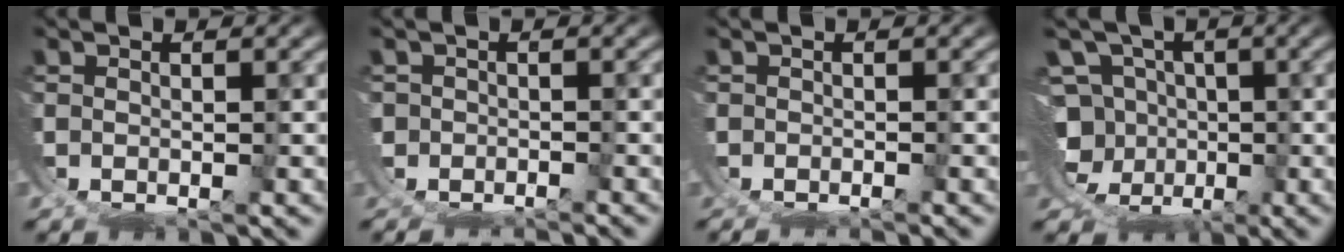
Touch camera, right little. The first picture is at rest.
{"total": 1.6, "force": [-1.2, 0.6, -0.8], "torque": [-0.011, -0.021, -0.010]}
{"total": 1.3, "force": [-1.2, 0.3, -0.2], "torque": [-0.001, 0.000, -0.018]}
{"total": 12.5, "force": [-0.1, 11.9, 3.8], "torque": [-0.106, -0.057, 0.003]}